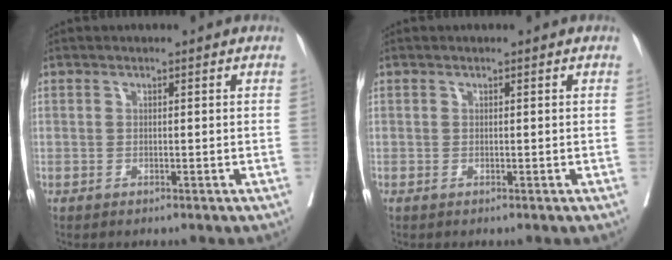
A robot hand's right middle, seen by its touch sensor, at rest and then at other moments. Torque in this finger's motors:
{"motor_torque": [-0.06, -0.09, -0.01, 0.00]}